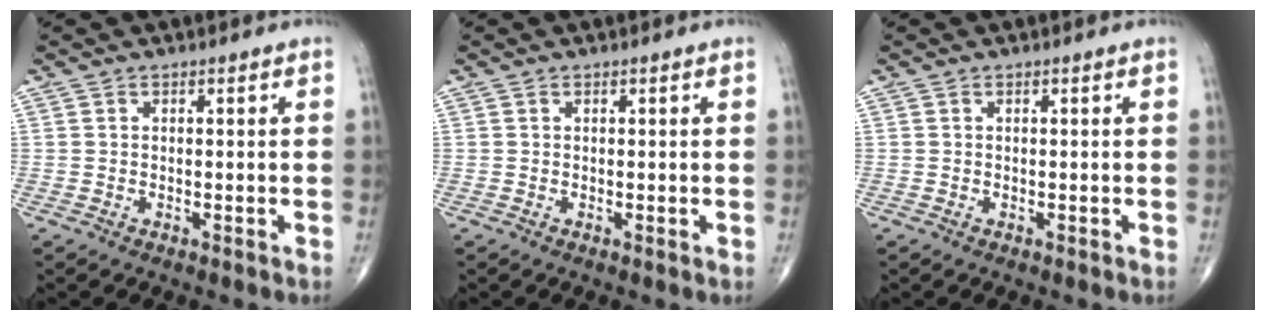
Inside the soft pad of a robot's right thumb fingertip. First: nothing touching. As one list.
[{"total": 0.0}, {"total": 0.0}]